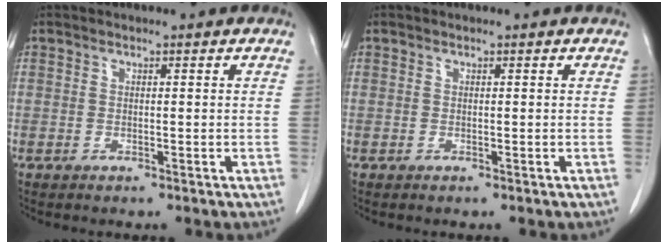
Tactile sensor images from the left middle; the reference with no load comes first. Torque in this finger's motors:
{"motor_torque": [0.00, 0.00, -0.01, 0.00]}